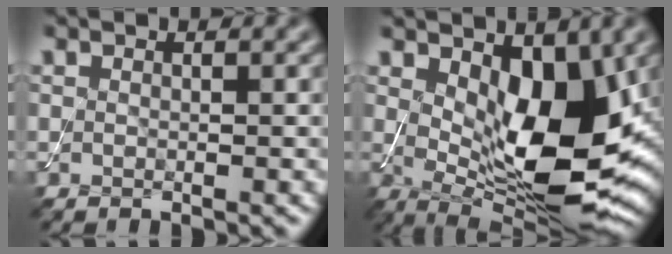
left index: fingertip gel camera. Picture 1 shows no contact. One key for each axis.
{"total": 10.3, "fx": 1.0, "fy": 4.8, "fz": 9.0, "tx": -0.141, "ty": -0.014, "tz": 0.024}